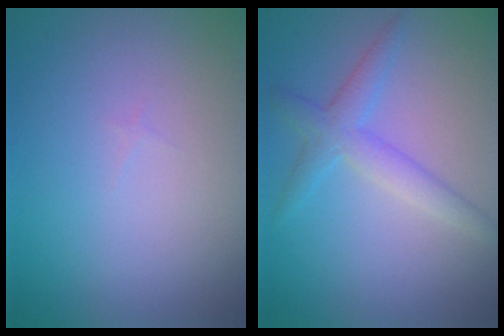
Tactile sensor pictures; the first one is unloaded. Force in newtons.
{"total": 2.9, "press": 2.9, "slide": 0.1}